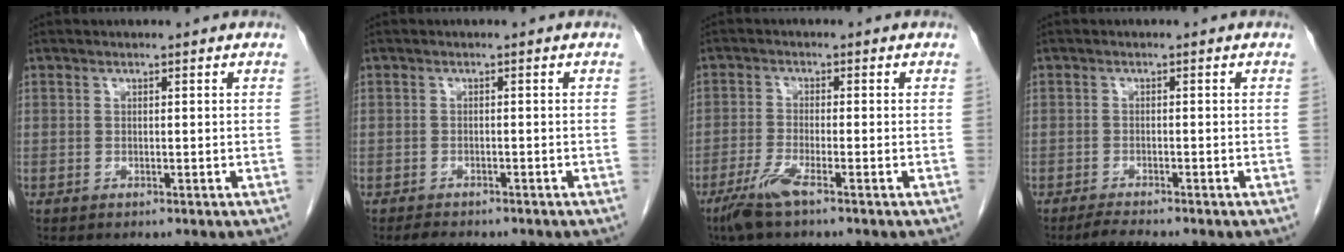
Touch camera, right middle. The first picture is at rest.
{"total": 2.8, "force": [-2.4, 1.0, 1.1], "torque": [-0.024, -0.006, -0.032]}
{"total": 4.3, "force": [-2.9, 0.1, 3.2], "torque": [-0.071, -0.011, -0.062]}
{"total": 2.4, "force": [-2.2, -0.2, 0.9], "torque": [-0.025, -0.010, -0.041]}